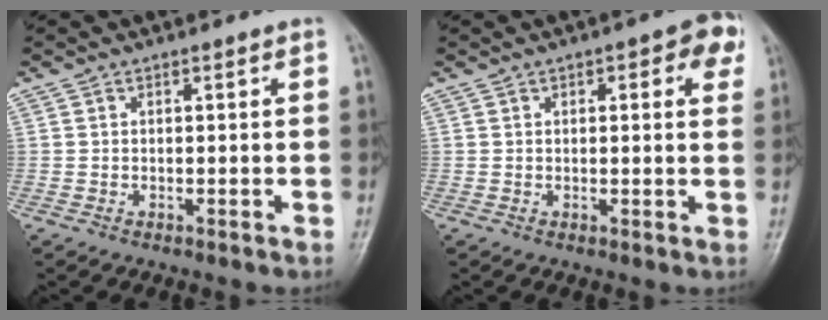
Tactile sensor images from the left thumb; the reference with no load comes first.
{"total": 6.1, "force": [2.5, 2.3, 5.1], "torque": [-0.041, 0.003, 0.022]}